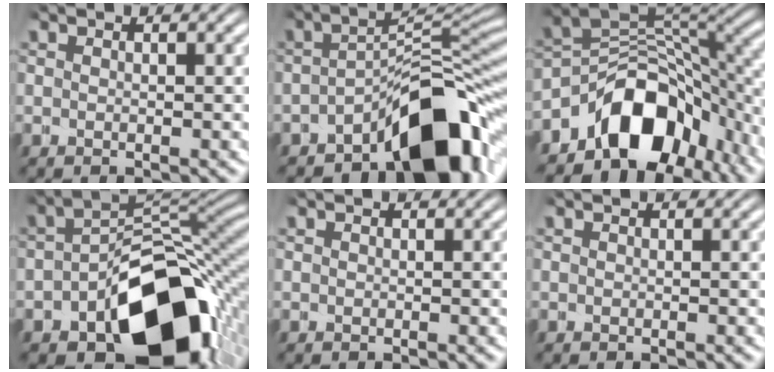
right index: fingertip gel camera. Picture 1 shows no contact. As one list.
[{"total": 10.0, "force": [-5.2, 4.2, 7.4], "torque": [-0.093, -0.008, -0.073]}, {"total": 12.6, "force": [-5.2, 8.1, 8.1], "torque": [-0.150, -0.029, -0.074]}, {"total": 15.9, "force": [-7.0, 9.0, 11.1], "torque": [-0.152, -0.028, -0.090]}, {"total": 0.0}, {"total": 0.0}]